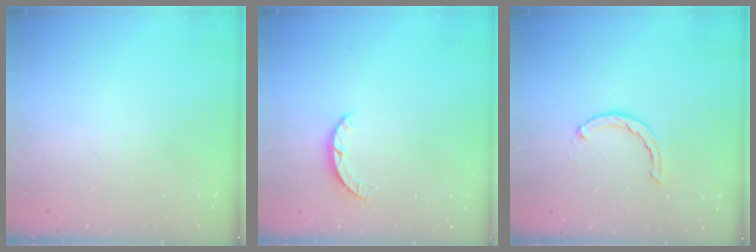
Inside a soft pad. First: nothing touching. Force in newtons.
{"total": 2.5, "press": 2.4, "slide": 0.4}
{"total": 2.4, "press": 2.4, "slide": 0.4}